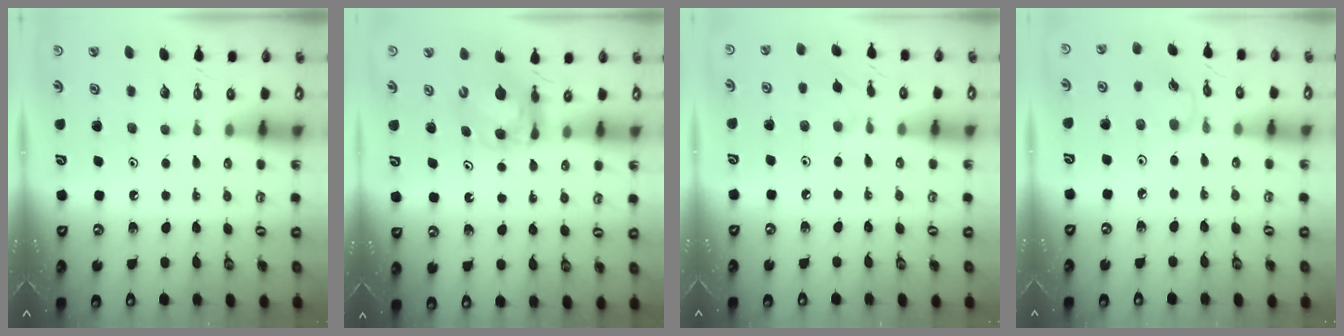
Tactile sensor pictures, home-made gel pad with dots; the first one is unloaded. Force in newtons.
{"total": 5.8, "press": 5.7, "slide": 0.6}
{"total": 1.9, "press": 1.9, "slide": 0.4}
{"total": 2.9, "press": 2.9, "slide": 0.1}